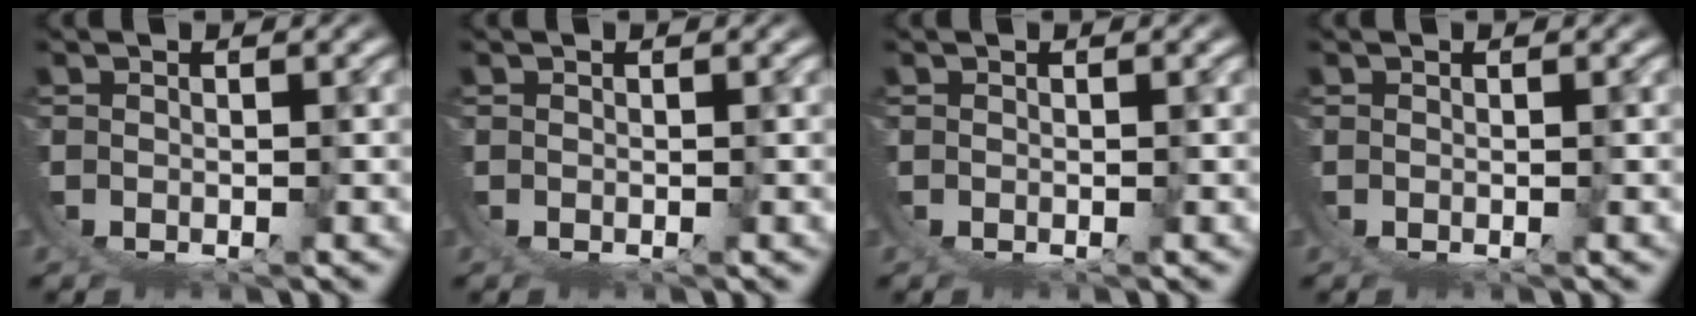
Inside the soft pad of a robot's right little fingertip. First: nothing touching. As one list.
[{"total": 0.0}, {"total": 0.0}, {"total": 0.0}]